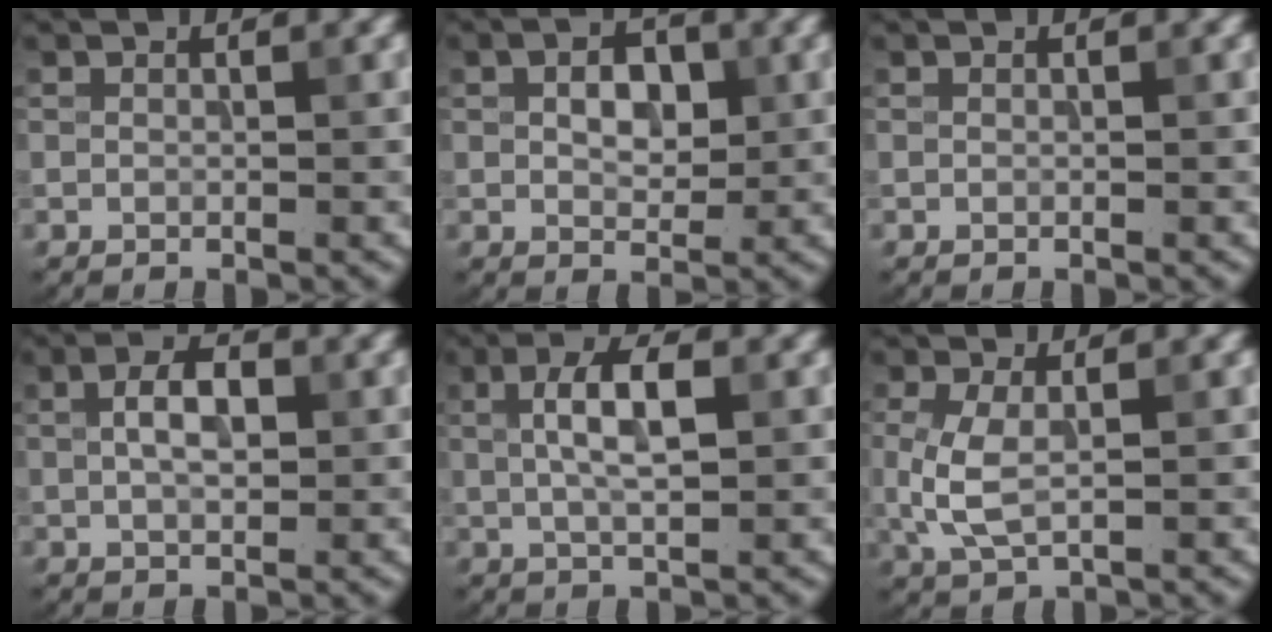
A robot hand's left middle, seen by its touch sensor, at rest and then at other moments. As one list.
[{"total": 3.4, "force": [0.6, 2.2, 2.6], "torque": [-0.044, 0.002, 0.009]}, {"total": 0.0}, {"total": 3.6, "force": [0.6, 1.9, 3.0], "torque": [-0.060, 0.006, 0.007]}, {"total": 4.5, "force": [0.9, 1.5, 4.1], "torque": [-0.081, 0.007, 0.014]}, {"total": 3.7, "force": [0.1, 1.9, 3.2], "torque": [-0.082, 0.000, 0.003]}]